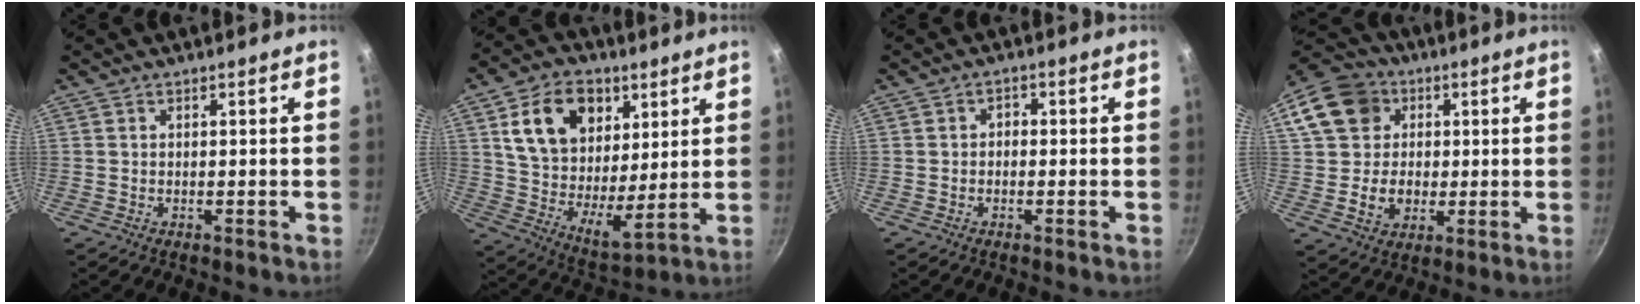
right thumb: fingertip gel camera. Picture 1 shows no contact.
{"total": 18.8, "force": [7.7, 12.2, 11.9], "torque": [-0.175, -0.028, 0.135]}
{"total": 1.5, "force": [-0.3, 1.2, 0.9], "torque": [-0.013, 0.008, -0.008]}
{"total": 16.7, "force": [3.5, 14.2, 8.1], "torque": [-0.132, 0.025, 0.065]}